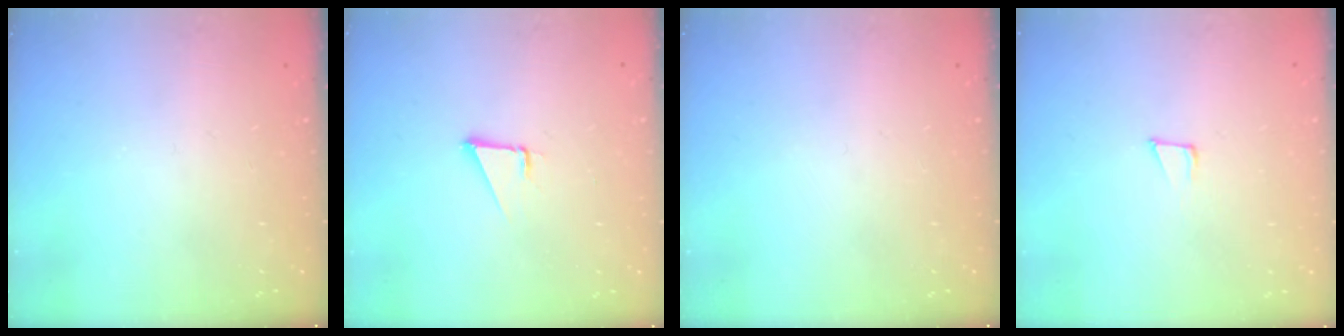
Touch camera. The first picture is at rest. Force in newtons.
{"total": 1.9, "press": 1.9, "slide": 0.1}
{"total": 0.0}
{"total": 7.0, "press": 6.8, "slide": 1.4}